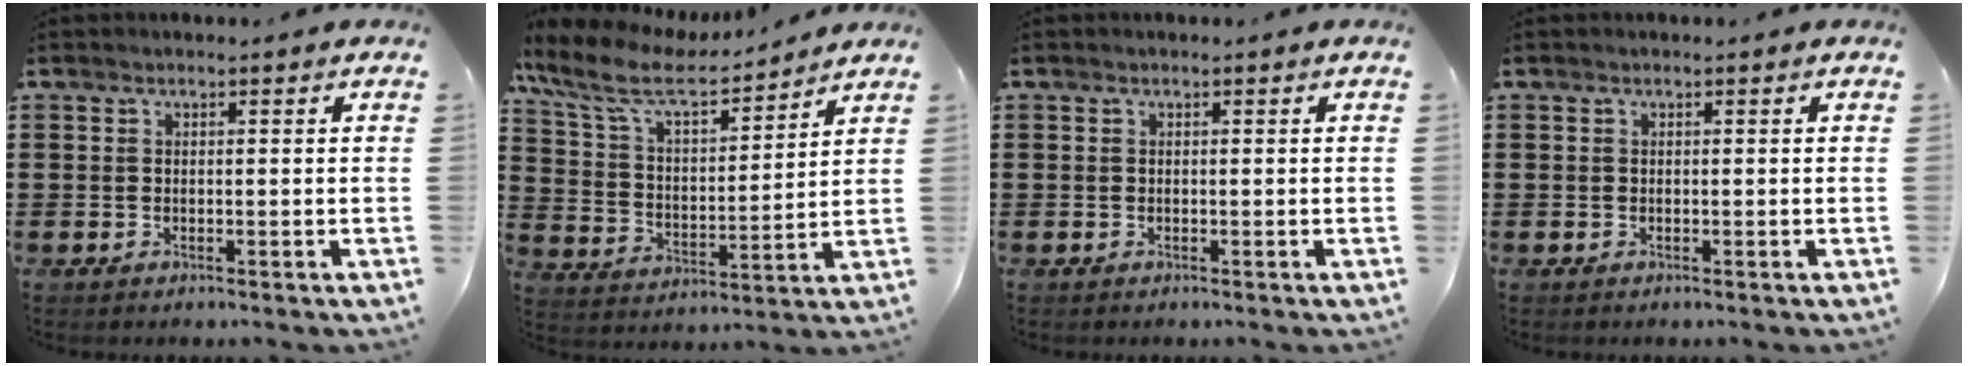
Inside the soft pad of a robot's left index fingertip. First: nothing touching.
{"total": 9.3, "force": [7.8, 2.7, 4.4], "torque": [-0.119, -0.037, 0.134]}
{"total": 0.0}
{"total": 0.0}